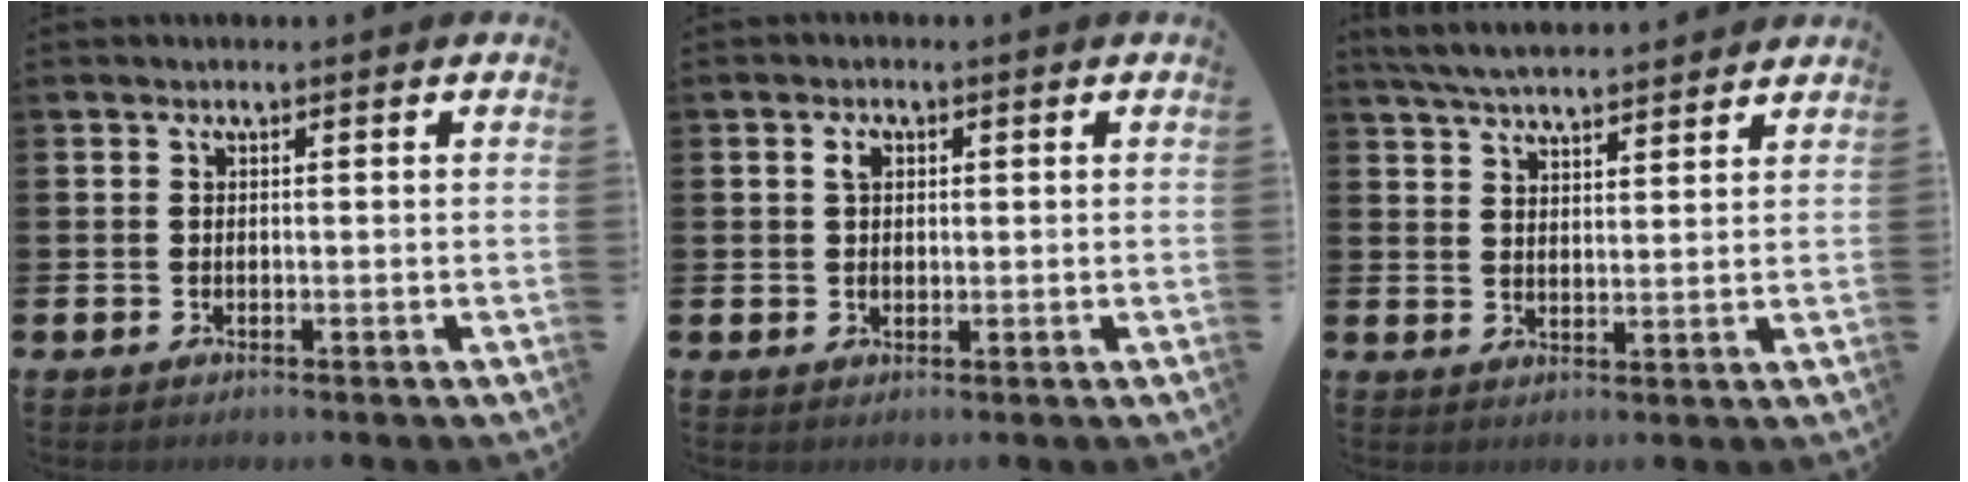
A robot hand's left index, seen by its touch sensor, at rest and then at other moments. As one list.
[{"total": 2.0, "force": [1.0, 1.3, 1.1], "torque": [-0.013, 0.002, 0.016]}, {"total": 5.2, "force": [5.1, 0.3, 0.8], "torque": [-0.038, -0.023, 0.094]}]